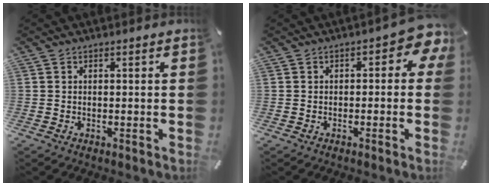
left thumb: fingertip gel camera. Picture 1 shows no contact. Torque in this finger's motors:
{"motor_torque": [0.38, 0.34, 0.71, 0.24, 0.04]}